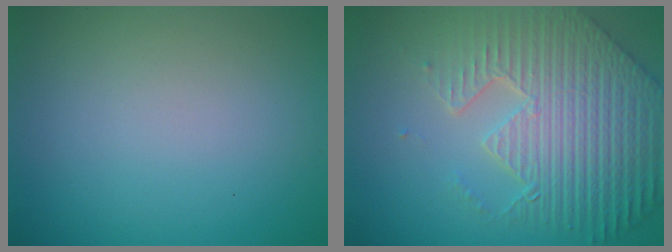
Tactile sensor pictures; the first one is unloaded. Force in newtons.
{"total": 8.9, "press": 6.3, "slide": 6.2}